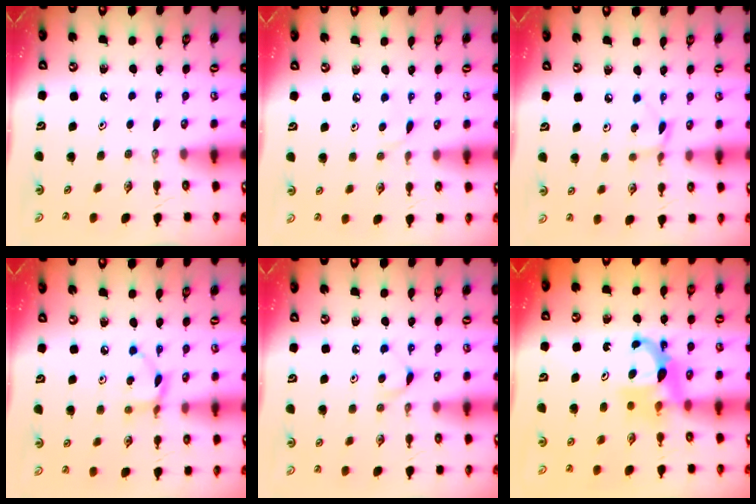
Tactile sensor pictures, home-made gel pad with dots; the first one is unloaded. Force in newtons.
{"total": 3.6, "press": 3.6, "slide": 0.3}
{"total": 2.6, "press": 2.6, "slide": 0.1}
{"total": 4.4, "press": 4.4, "slide": 0.2}
{"total": 5.1, "press": 5.1, "slide": 0.7}
{"total": 7.4, "press": 7.4, "slide": 0.4}